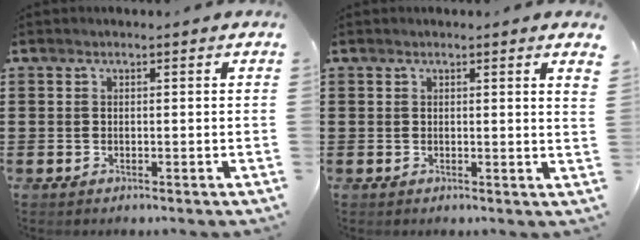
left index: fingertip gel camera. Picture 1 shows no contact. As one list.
[{"total": 1.2, "force": [0.7, -0.2, 0.9], "torque": [-0.018, -0.002, 0.012]}]